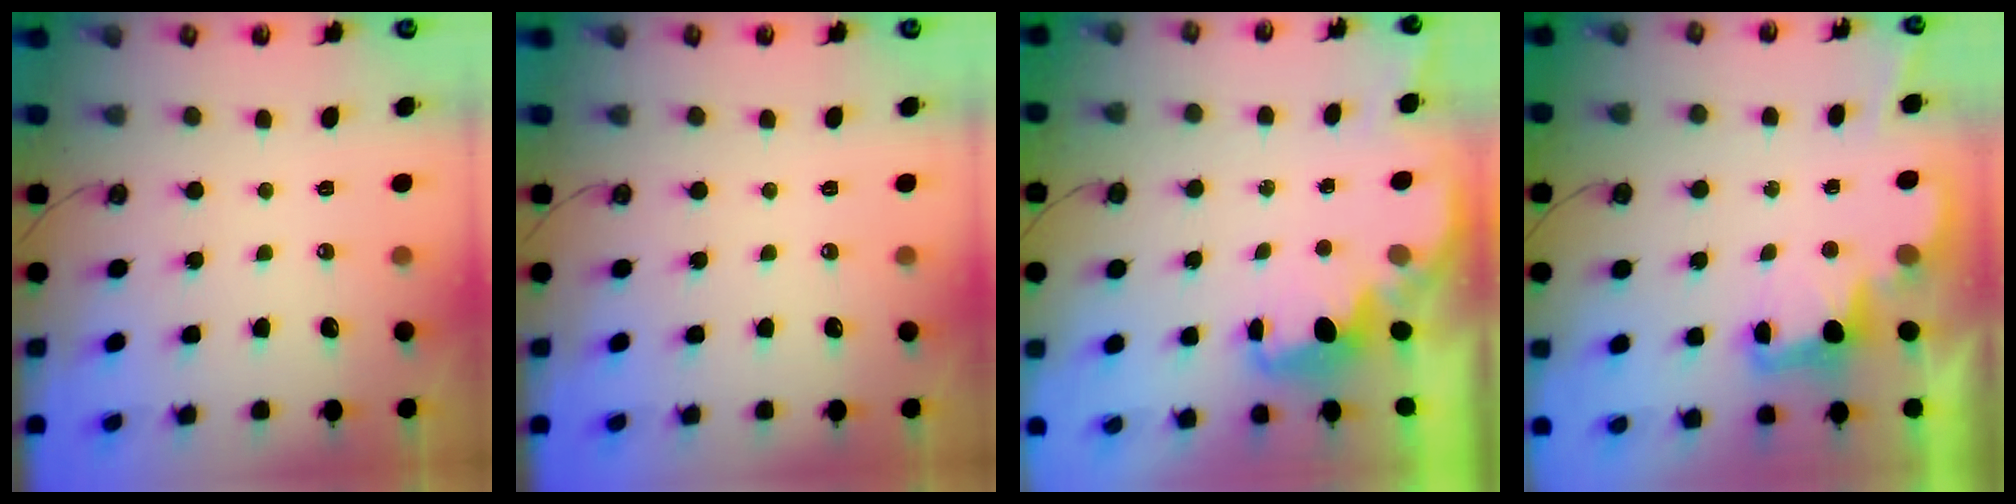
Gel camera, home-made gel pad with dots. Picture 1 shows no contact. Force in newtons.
{"total": 0.0}
{"total": 2.1, "press": 2.0, "slide": 0.8}
{"total": 3.0, "press": 2.9, "slide": 0.6}